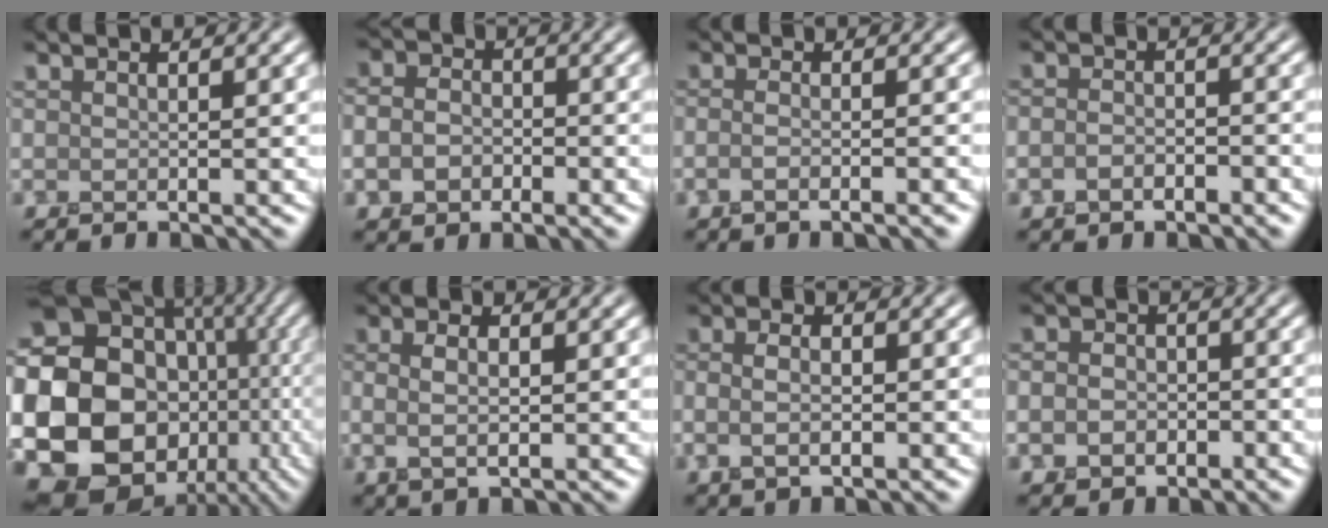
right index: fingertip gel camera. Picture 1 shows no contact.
{"total": 4.2, "force": [-0.9, 3.3, 2.4], "torque": [-0.023, -0.001, -0.028]}
{"total": 3.4, "force": [-1.4, 1.2, 2.9], "torque": [-0.026, -0.001, -0.031]}
{"total": 2.0, "force": [-1.0, 1.3, 1.2], "torque": [-0.022, 0.001, -0.023]}
{"total": 24.0, "force": [-4.1, 20.4, 11.9], "torque": [-0.227, -0.019, -0.093]}
{"total": 2.5, "force": [0.3, 0.9, 2.3], "torque": [-0.045, 0.000, 0.002]}
{"total": 2.4, "force": [-0.2, 1.1, 2.1], "torque": [-0.043, -0.003, -0.006]}
{"total": 3.7, "force": [-1.0, 3.1, 1.8], "torque": [-0.010, -0.006, -0.023]}